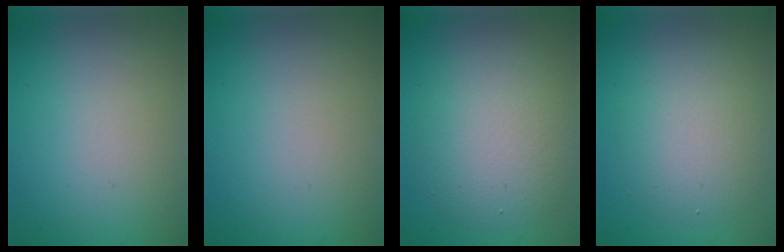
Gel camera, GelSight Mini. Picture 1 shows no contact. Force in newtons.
{"total": 0.0}
{"total": 5.1, "press": 5.1, "slide": 0.5}
{"total": 4.2, "press": 4.2, "slide": 0.0}